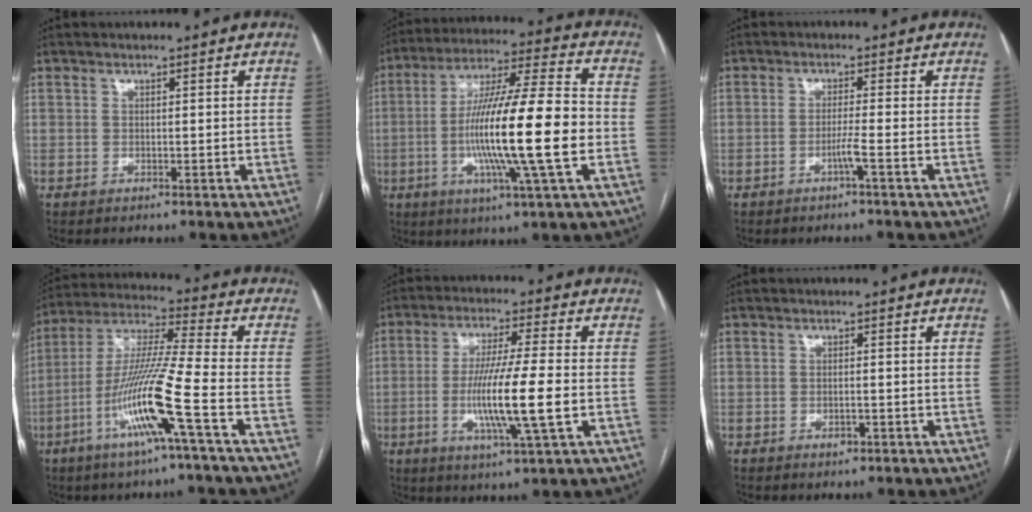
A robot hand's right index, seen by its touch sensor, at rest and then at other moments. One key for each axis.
{"total": 18.7, "fx": -3.0, "fy": 0.4, "fz": 18.4, "tx": -0.329, "ty": -0.006, "tz": -0.058}
{"total": 2.1, "fx": -1.1, "fy": -0.7, "fz": 1.7, "tx": -0.033, "ty": -0.002, "tz": -0.022}
{"total": 14.5, "fx": -5.7, "fy": -1.1, "fz": 13.3, "tx": -0.268, "ty": -0.007, "tz": -0.113}
{"total": 12.0, "fx": -2.1, "fy": -0.1, "fz": 11.8, "tx": -0.222, "ty": -0.014, "tz": -0.042}
{"total": 1.3, "fx": -0.6, "fy": 0.5, "fz": 1.0, "tx": -0.019, "ty": -0.001, "tz": -0.005}